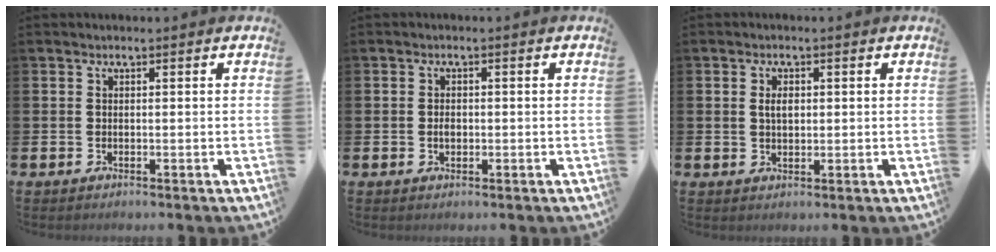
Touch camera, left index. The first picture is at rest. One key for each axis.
{"total": 1.4, "fx": -0.1, "fy": 0.9, "fz": 1.0, "tx": -0.013, "ty": 0.004, "tz": -0.005}
{"total": 2.1, "fx": 0.6, "fy": 1.2, "fz": 1.6, "tx": -0.012, "ty": -0.002, "tz": 0.005}